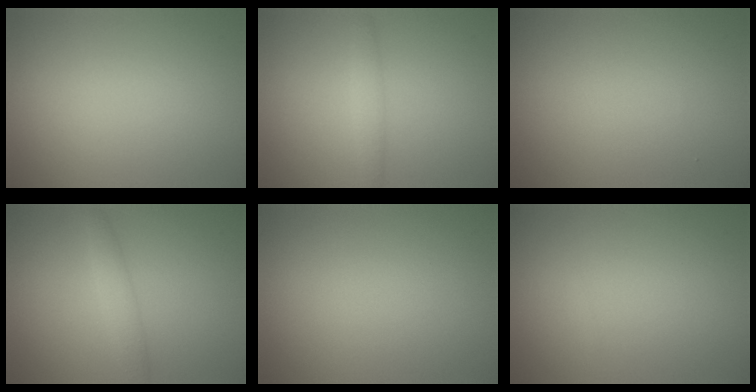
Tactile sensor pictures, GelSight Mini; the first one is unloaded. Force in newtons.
{"total": 1.5, "press": 1.5, "slide": 0.1}
{"total": 0.0}
{"total": 1.9, "press": 1.9, "slide": 0.1}
{"total": 0.0}
{"total": 0.0}